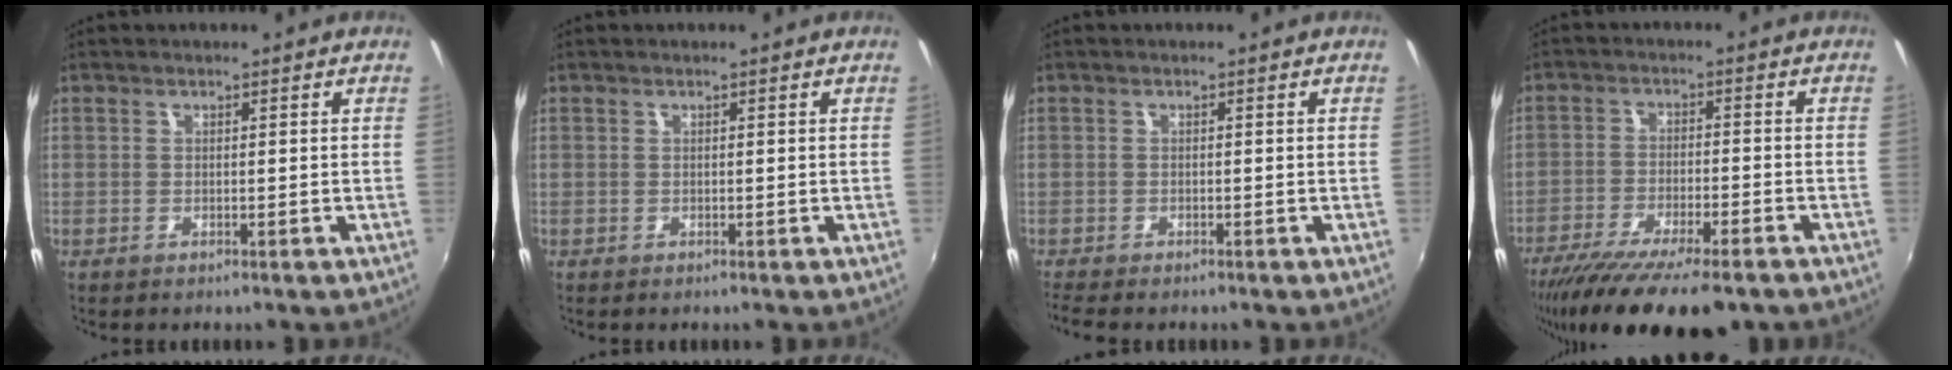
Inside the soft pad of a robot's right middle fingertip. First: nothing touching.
{"total": 0.0}
{"total": 3.6, "force": [-3.1, 0.7, 1.7], "torque": [-0.038, -0.022, -0.055]}
{"total": 16.8, "force": [-12.9, 3.8, 10.1], "torque": [-0.197, -0.053, -0.205]}